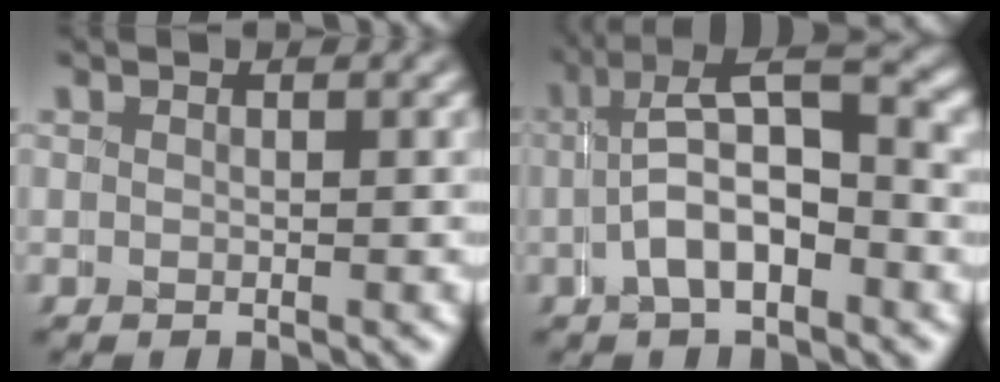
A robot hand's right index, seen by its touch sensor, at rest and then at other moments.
{"total": 5.2, "force": [-0.2, 1.3, 5.1], "torque": [-0.079, 0.013, -0.004]}